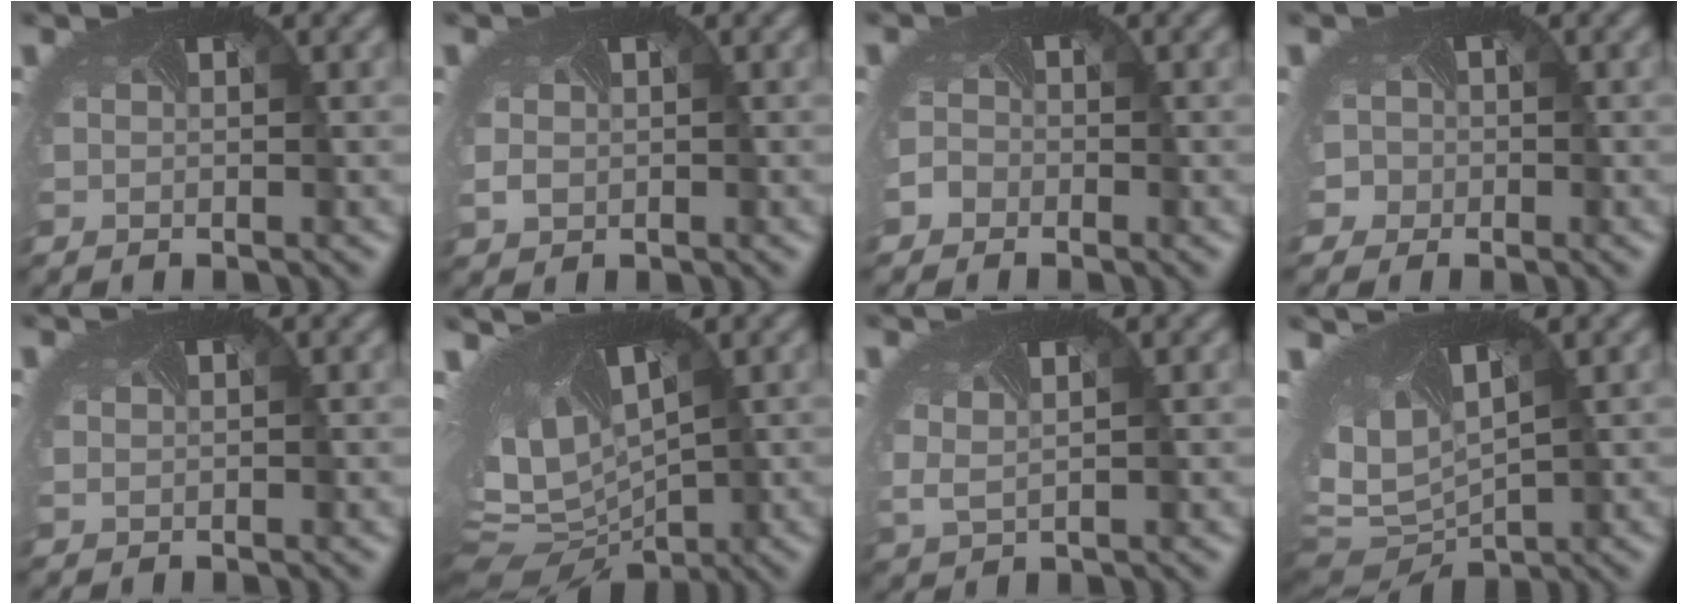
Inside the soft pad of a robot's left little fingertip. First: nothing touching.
{"total": 1.3, "force": [-0.2, 1.2, 0.5], "torque": [-0.018, 0.002, -0.002]}
{"total": 1.7, "force": [-1.0, 1.3, 0.2], "torque": [0.003, -0.002, -0.018]}
{"total": 3.6, "force": [-1.1, 3.3, 1.1], "torque": [-0.018, 0.005, -0.030]}
{"total": 0.0}
{"total": 12.8, "force": [0.8, 7.0, 10.7], "torque": [-0.220, 0.000, 0.054]}
{"total": 1.8, "force": [0.5, 1.0, 1.4], "torque": [-0.044, -0.001, 0.021]}
{"total": 11.3, "force": [1.1, 6.7, 9.1], "torque": [-0.202, -0.008, 0.052]}